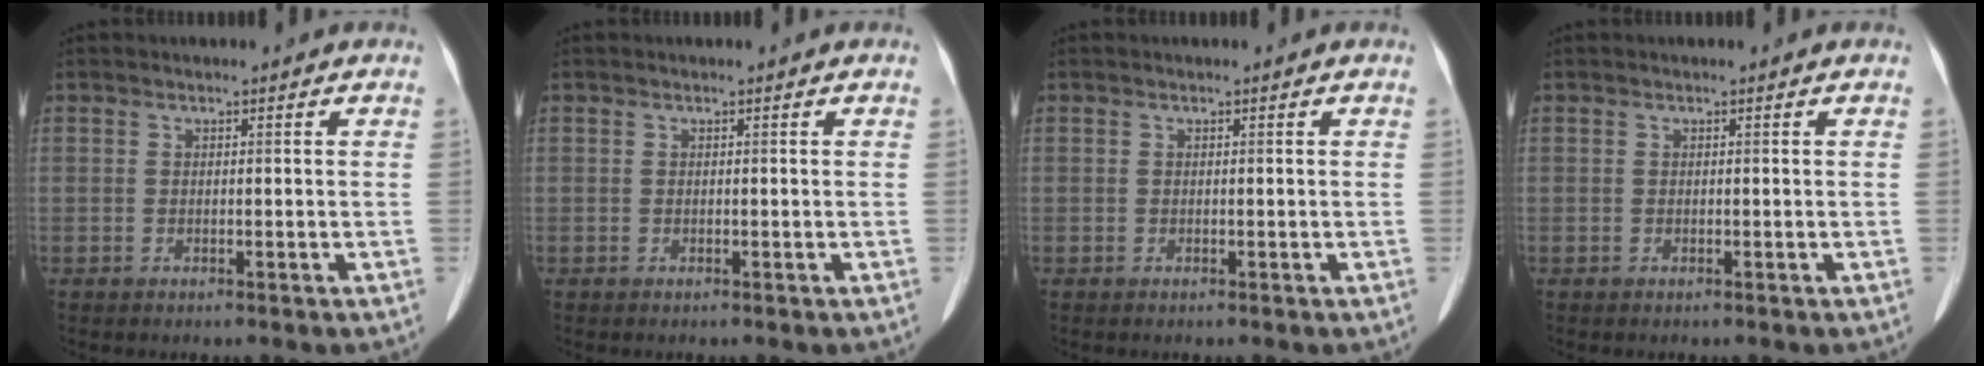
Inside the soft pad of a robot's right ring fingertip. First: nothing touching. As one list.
[{"total": 0.0}, {"total": 0.0}, {"total": 0.0}]